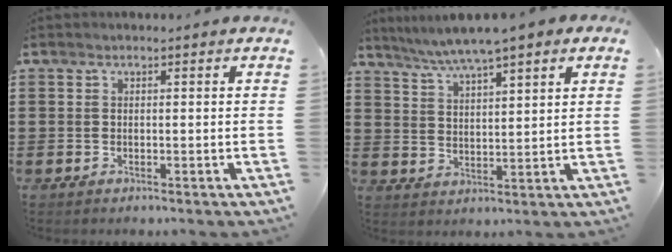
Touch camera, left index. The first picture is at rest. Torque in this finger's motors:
{"motor_torque": [2.14, 0.00, 1.02, 0.21]}